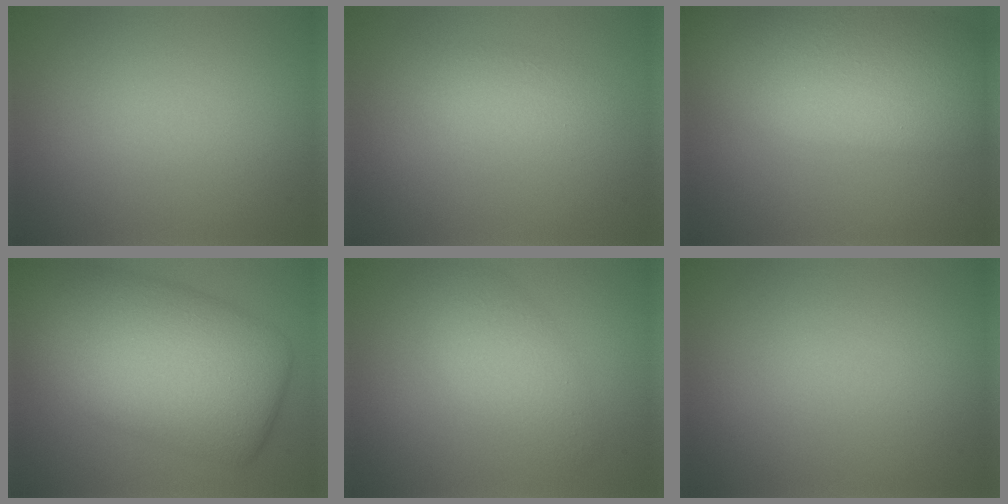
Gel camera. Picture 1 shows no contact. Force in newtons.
{"total": 1.8, "press": 1.8, "slide": 0.0}
{"total": 11.8, "press": 11.7, "slide": 1.0}
{"total": 12.2, "press": 12.2, "slide": 0.4}
{"total": 3.1, "press": 3.1, "slide": 0.3}
{"total": 0.0}